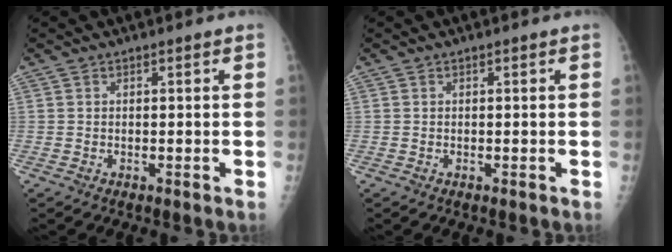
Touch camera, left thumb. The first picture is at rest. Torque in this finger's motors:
{"motor_torque": [0.00, 0.00, 0.00, 0.00, 0.00]}